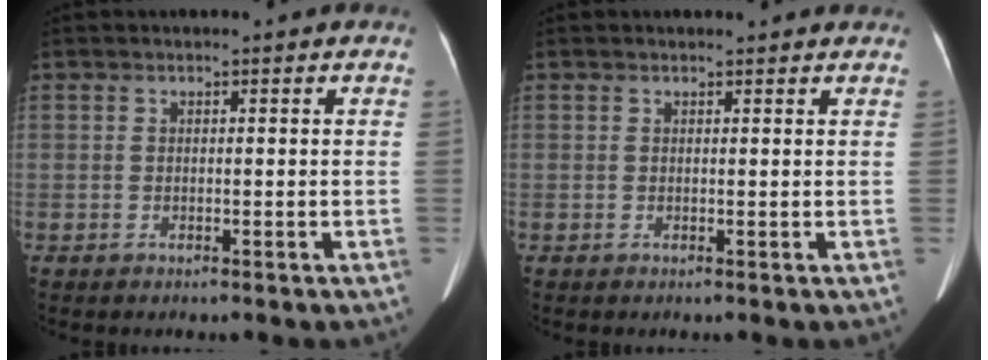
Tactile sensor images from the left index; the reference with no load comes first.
{"total": 3.2, "force": [3.1, 0.5, 0.8], "torque": [-0.013, 0.013, 0.031]}